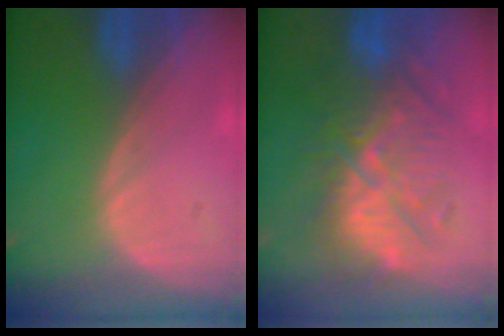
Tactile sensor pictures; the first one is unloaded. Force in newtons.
{"total": 10.1, "press": 10.0, "slide": 0.4}